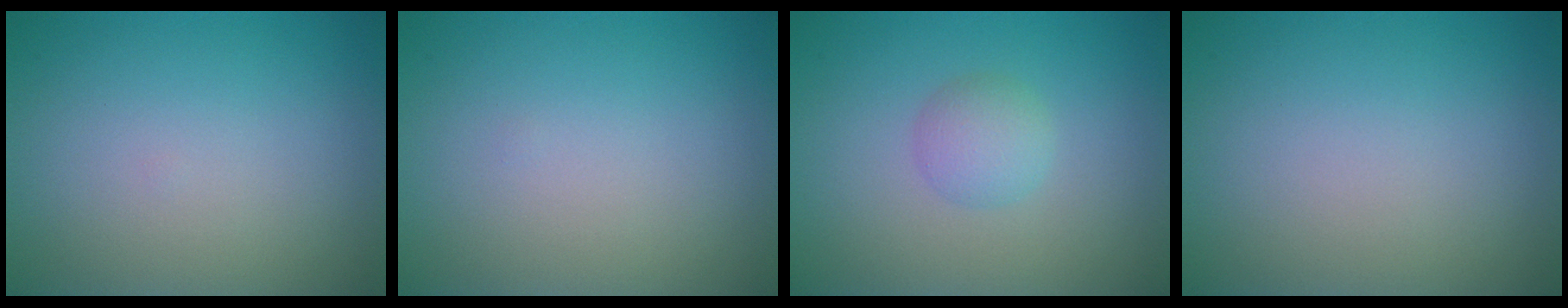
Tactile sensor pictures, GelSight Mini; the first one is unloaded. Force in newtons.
{"total": 0.0}
{"total": 2.1, "press": 2.1, "slide": 0.1}
{"total": 0.0}